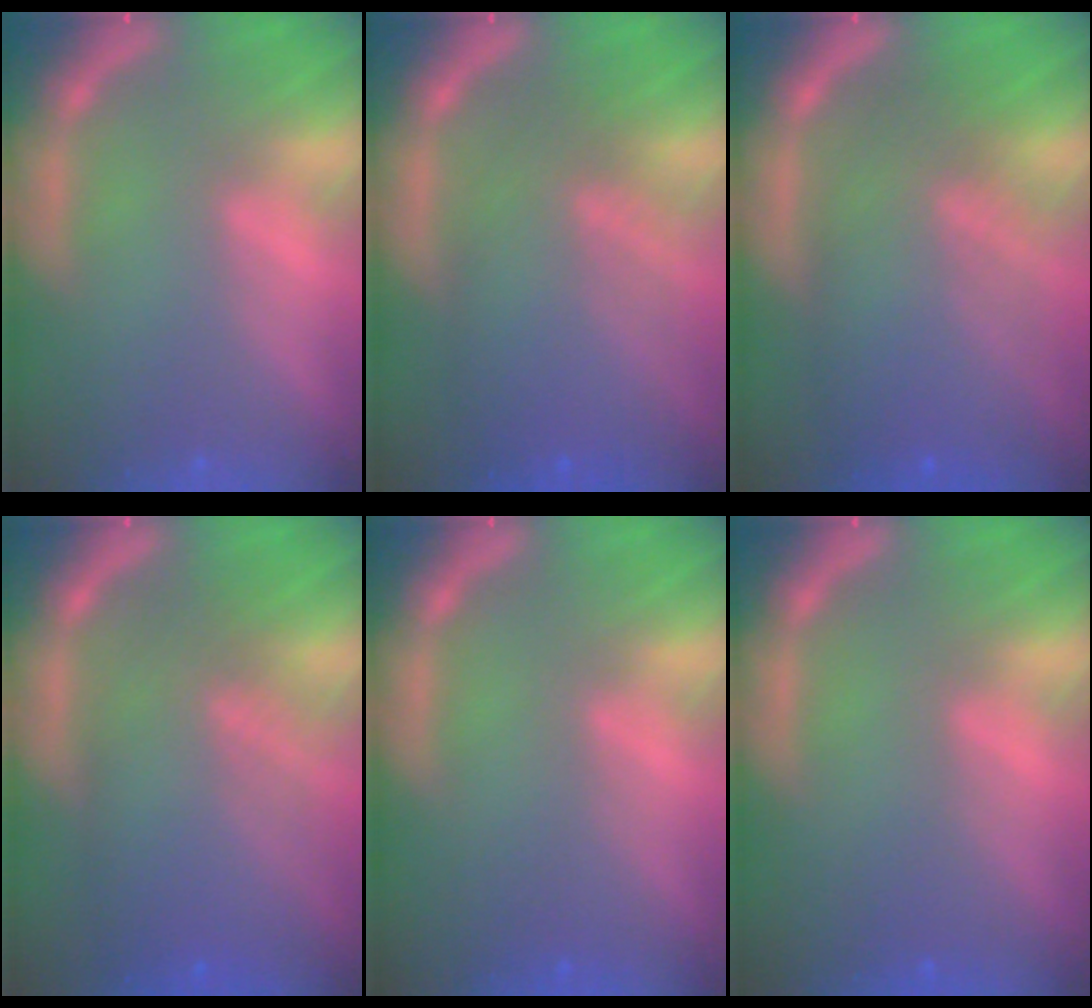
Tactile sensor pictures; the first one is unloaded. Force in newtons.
{"total": 7.6}
{"total": 8.6}
{"total": 8.1}
{"total": 1.5}
{"total": 1.5}